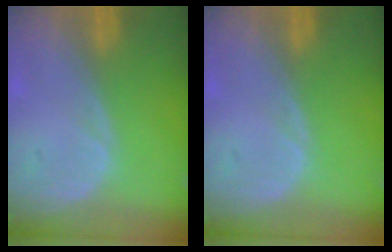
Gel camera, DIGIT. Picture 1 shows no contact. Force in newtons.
{"total": 0.0}